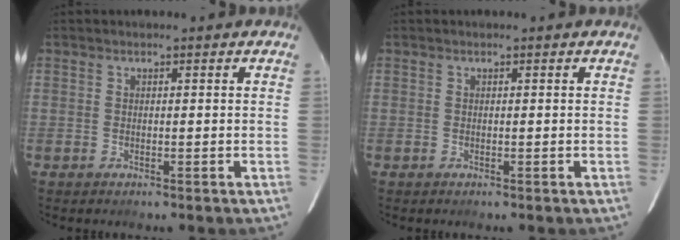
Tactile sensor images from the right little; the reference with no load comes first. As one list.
[{"total": 0.0}]